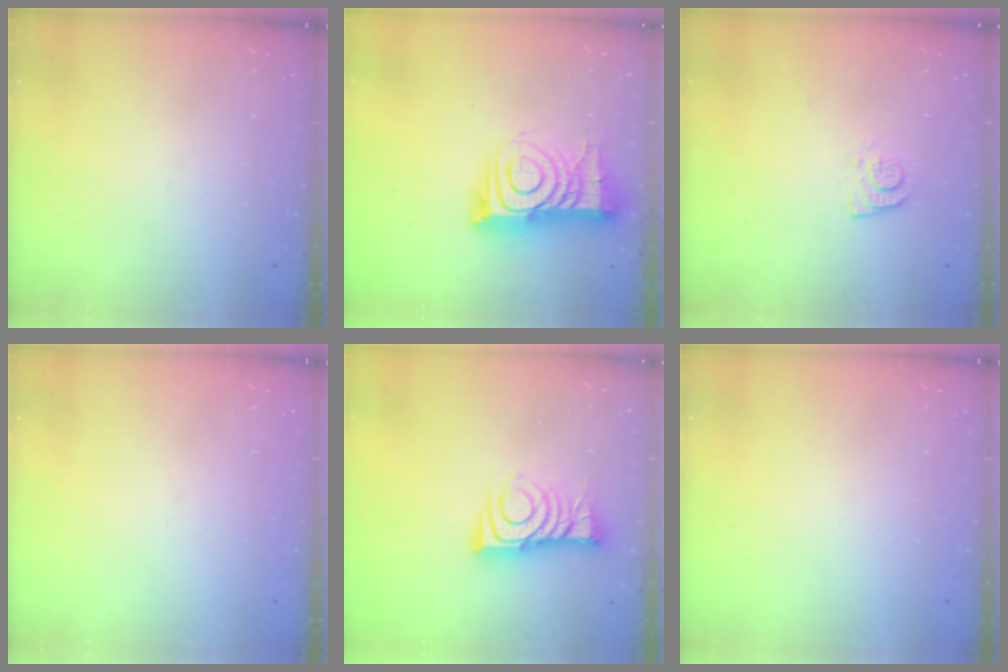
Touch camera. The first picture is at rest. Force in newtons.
{"total": 14.4, "press": 14.4, "slide": 1.1}
{"total": 6.8, "press": 6.7, "slide": 0.7}
{"total": 0.0}
{"total": 9.9, "press": 9.9, "slide": 0.4}
{"total": 0.0}